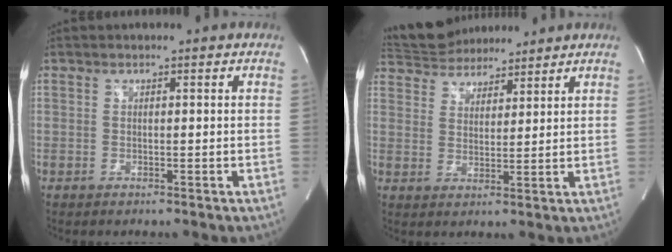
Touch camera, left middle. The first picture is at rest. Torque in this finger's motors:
{"motor_torque": [0.41, -0.54, -0.10, -0.02]}